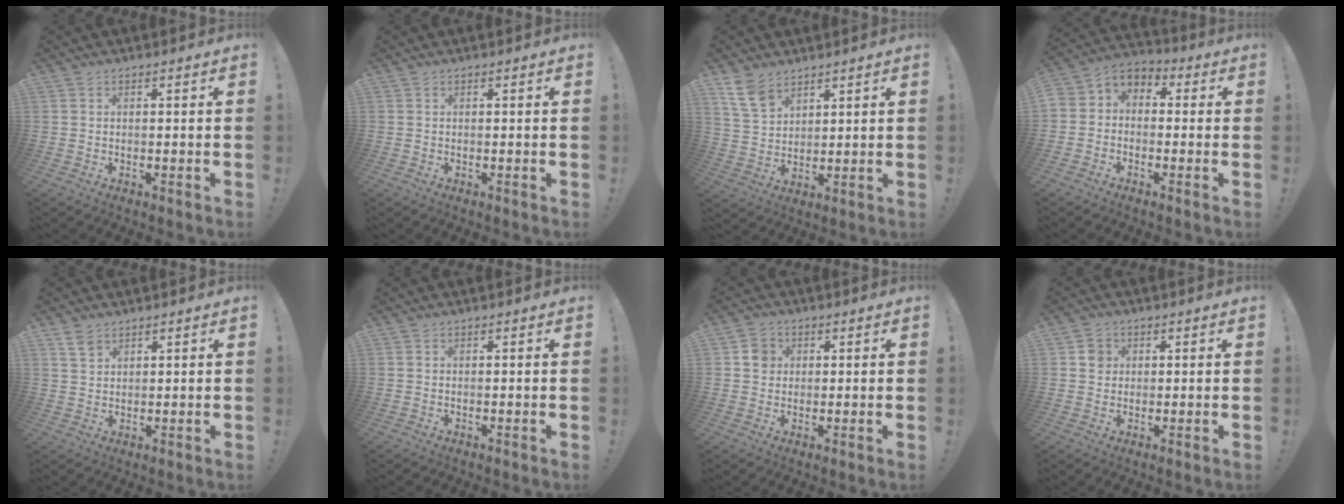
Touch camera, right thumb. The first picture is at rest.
{"total": 0.0}
{"total": 9.0, "force": [6.5, 5.0, 3.8], "torque": [-0.073, -0.033, 0.130]}
{"total": 5.1, "force": [-2.8, 3.9, 1.7], "torque": [-0.029, 0.009, -0.054]}
{"total": 3.4, "force": [2.5, 1.9, 1.5], "torque": [-0.020, -0.014, 0.047]}
{"total": 0.0}
{"total": 4.8, "force": [1.1, 4.5, 1.4], "torque": [-0.007, 0.003, 0.018]}
{"total": 3.6, "force": [0.9, 3.4, 0.8], "torque": [0.000, 0.001, 0.014]}